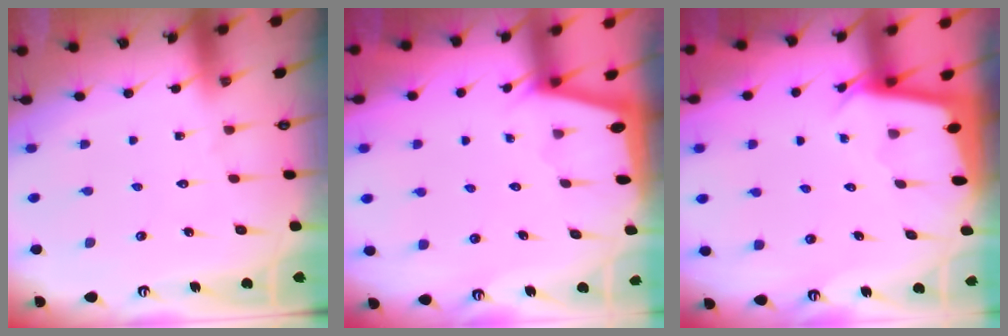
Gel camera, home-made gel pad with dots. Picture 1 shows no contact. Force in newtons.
{"total": 1.8, "press": 1.8, "slide": 0.3}
{"total": 2.0, "press": 2.0, "slide": 0.1}